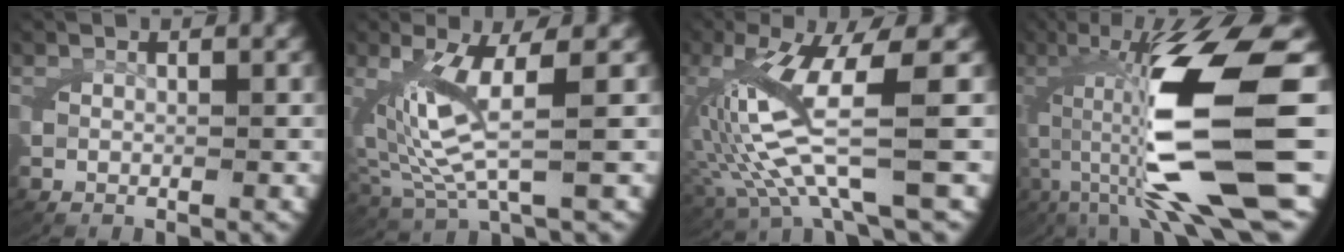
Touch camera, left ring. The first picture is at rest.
{"total": 5.5, "force": [1.5, 1.8, 4.9], "torque": [-0.113, -0.006, 0.038]}
{"total": 8.2, "force": [0.1, 2.9, 7.7], "torque": [-0.166, -0.012, 0.015]}
{"total": 15.2, "force": [-0.1, 5.1, 14.4], "torque": [-0.248, -0.002, 0.009]}